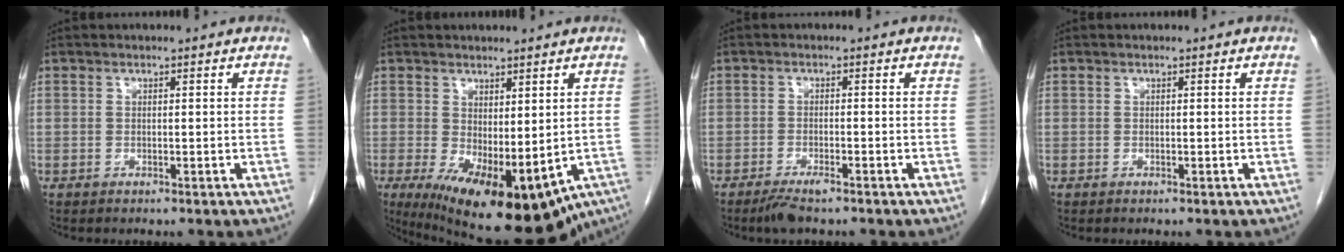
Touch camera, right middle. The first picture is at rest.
{"total": 20.0, "force": [-9.8, 7.9, 15.5], "torque": [-0.245, -0.048, -0.113]}
{"total": 3.2, "force": [-2.3, 0.6, 2.1], "torque": [-0.044, -0.005, -0.041]}
{"total": 0.0}